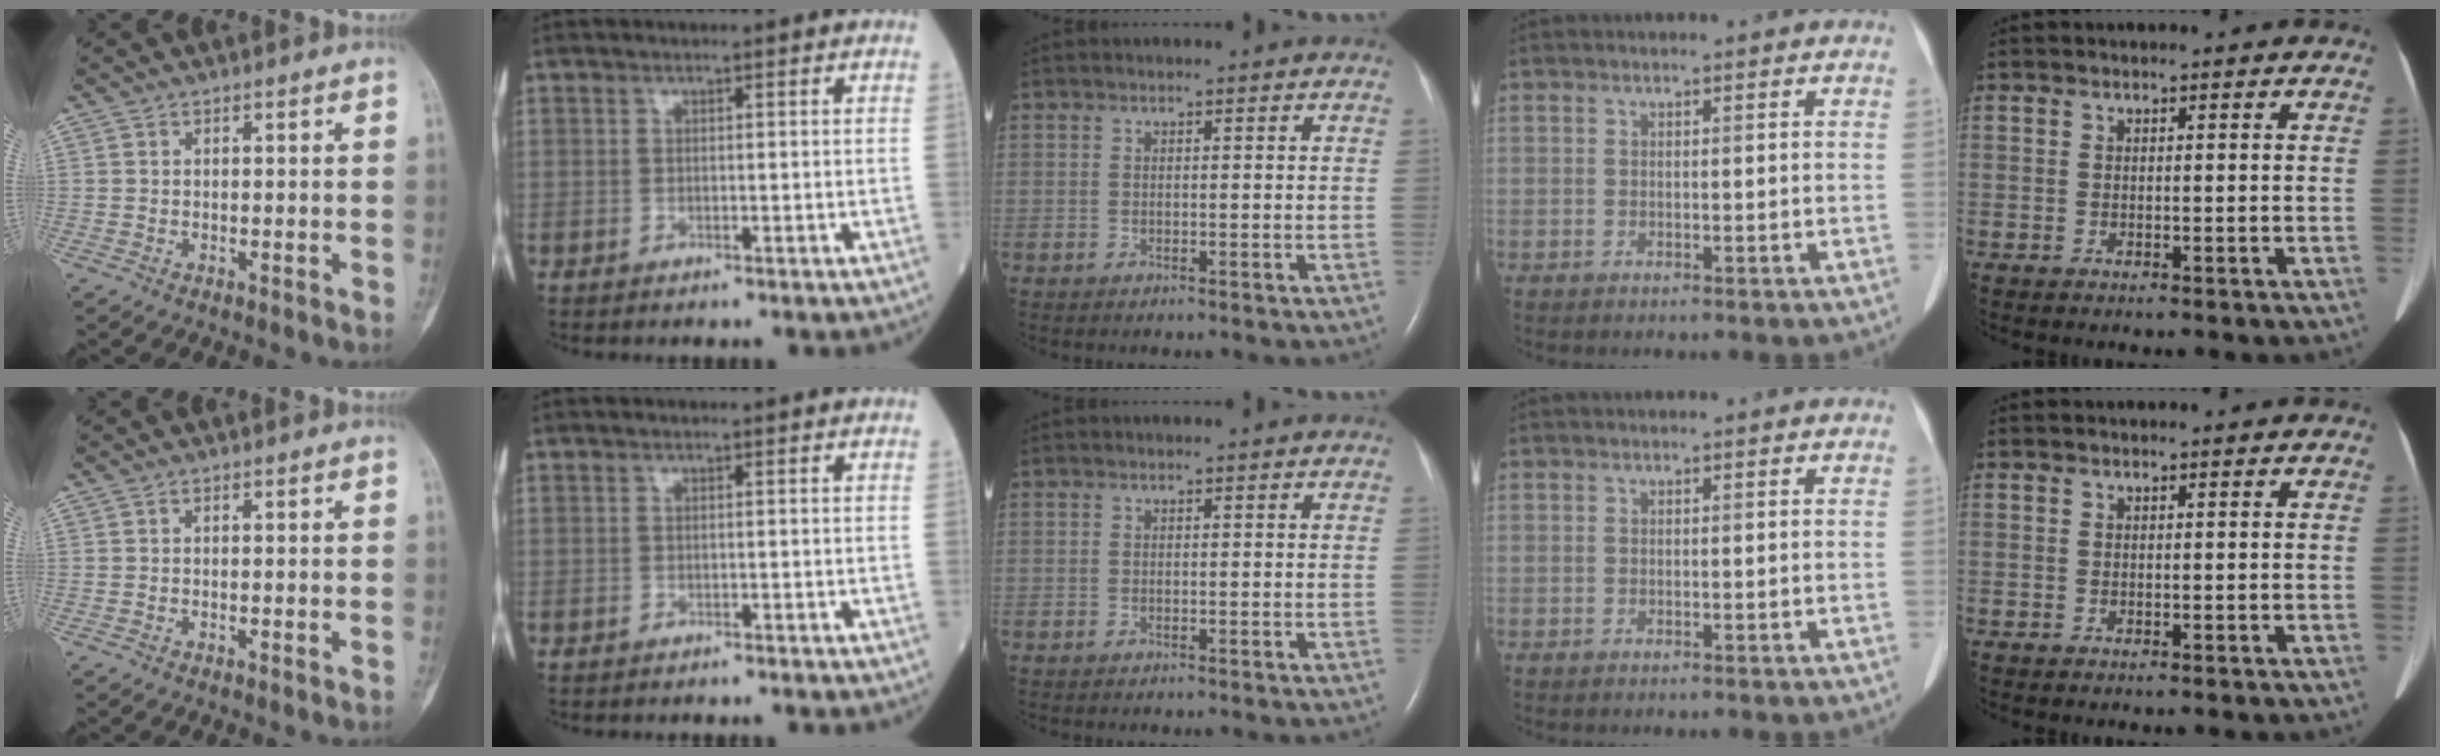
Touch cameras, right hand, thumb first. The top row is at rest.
{"index": {"total": 0.7, "force": [-0.7, 0.1, 0.3], "torque": [-0.006, -0.001, -0.011]}}